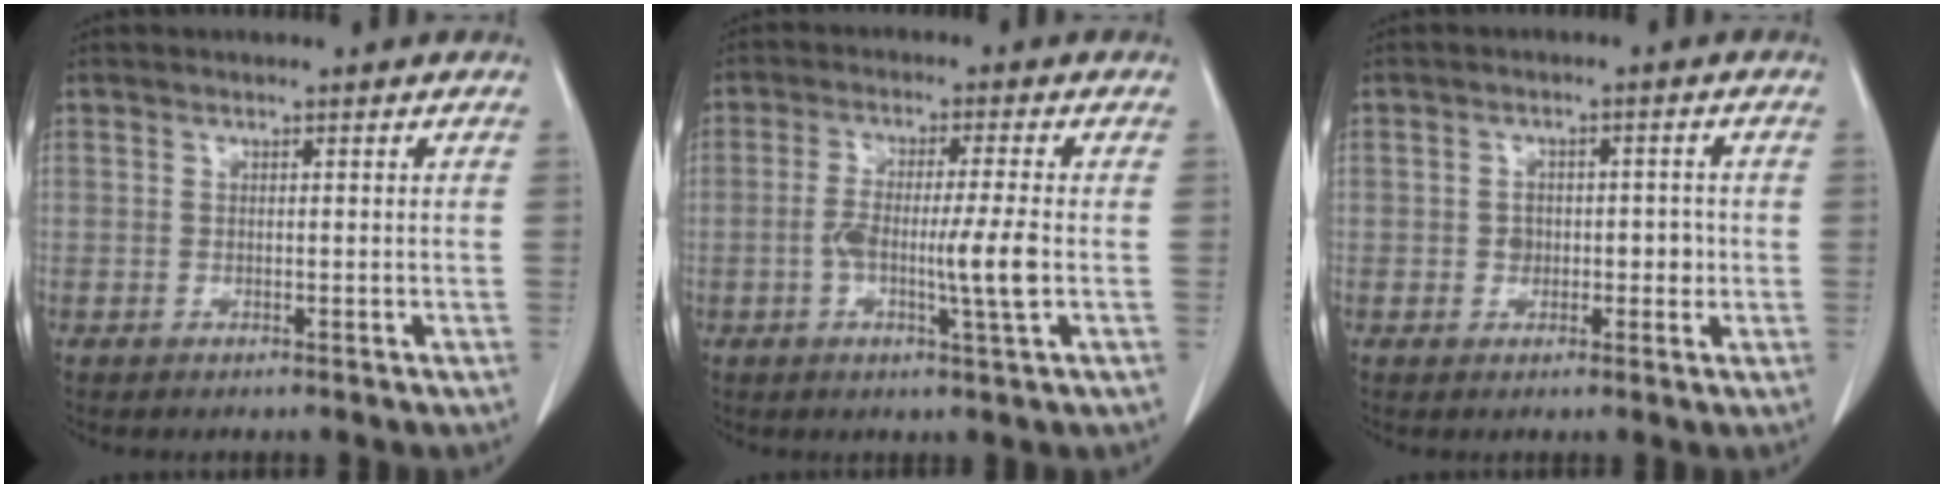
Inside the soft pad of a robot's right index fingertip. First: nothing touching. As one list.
[{"total": 7.7, "force": [-1.4, -0.2, 7.6], "torque": [-0.139, -0.004, -0.027]}, {"total": 3.7, "force": [-0.5, 2.5, 2.6], "torque": [-0.032, 0.012, -0.003]}]